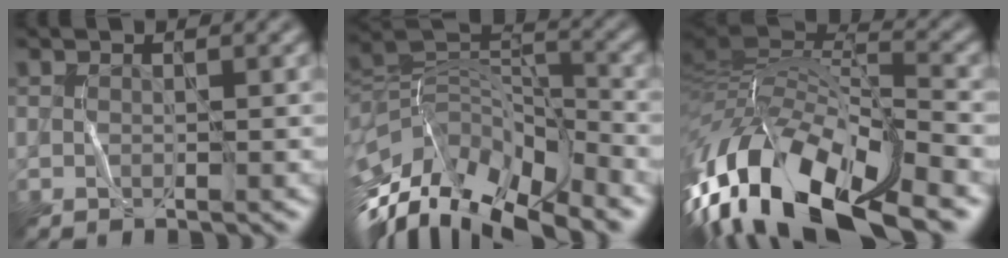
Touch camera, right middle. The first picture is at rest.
{"total": 13.9, "force": [-9.2, 5.4, 8.9], "torque": [-0.189, 0.014, -0.147]}
{"total": 15.3, "force": [-7.9, 6.3, 11.4], "torque": [-0.238, 0.015, -0.143]}